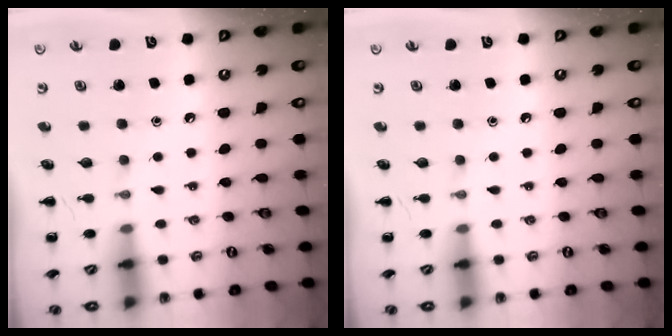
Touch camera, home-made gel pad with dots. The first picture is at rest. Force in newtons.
{"total": 0.0}